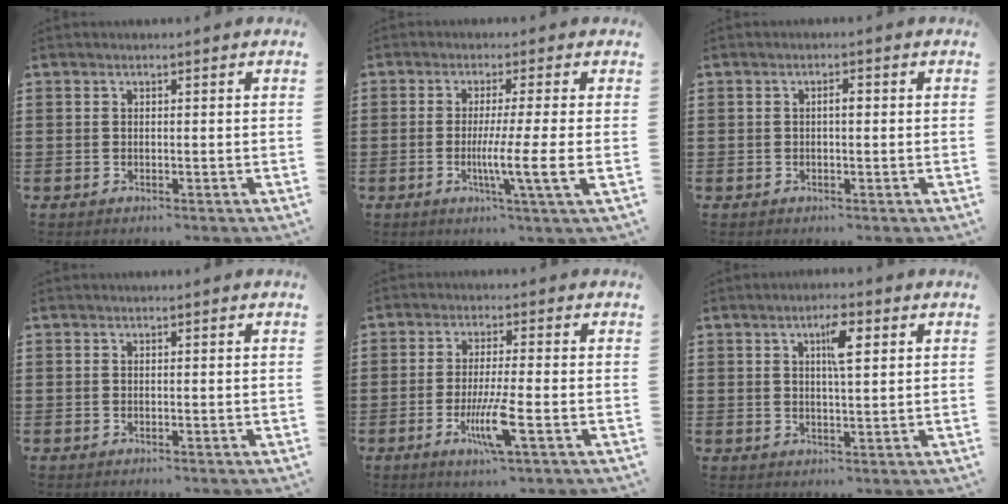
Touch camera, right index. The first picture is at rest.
{"total": 7.2, "force": [-1.3, -0.7, 7.1], "torque": [-0.120, -0.019, -0.023]}
{"total": 1.3, "force": [0.0, 0.4, 1.2], "torque": [-0.023, 0.001, -0.001]}
{"total": 0.0}
{"total": 7.2, "force": [-2.7, 0.6, 6.6], "torque": [-0.134, -0.020, -0.050]}
{"total": 4.9, "force": [1.9, 1.2, 4.3], "torque": [-0.076, 0.004, 0.026]}